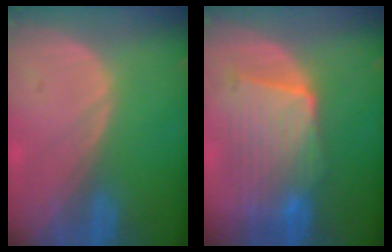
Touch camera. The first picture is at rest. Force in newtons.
{"total": 9.3, "press": 8.7, "slide": 3.1}